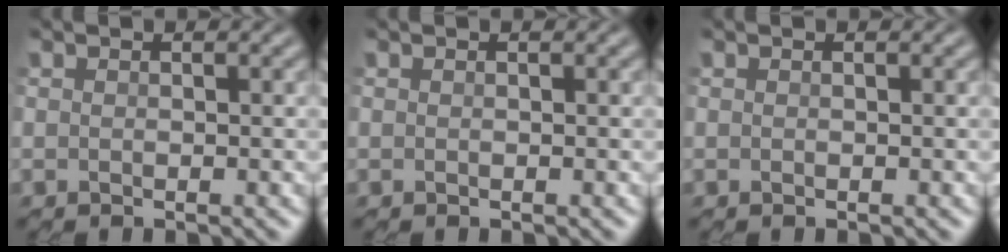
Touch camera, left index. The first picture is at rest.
{"total": 0.0}
{"total": 0.0}